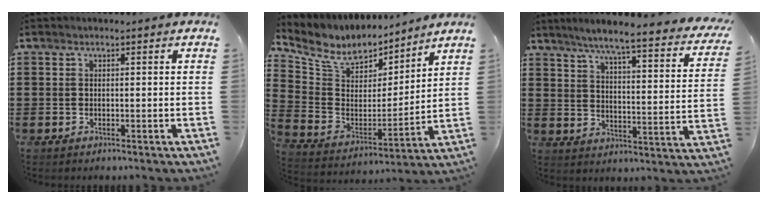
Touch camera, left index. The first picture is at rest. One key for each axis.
{"total": 7.9, "fx": 6.2, "fy": 4.3, "fz": 2.2, "tx": -0.086, "ty": -0.036, "tz": 0.112}
{"total": 5.6, "fx": 4.8, "fy": -0.6, "fz": 3.0, "tx": -0.073, "ty": -0.043, "tz": 0.068}